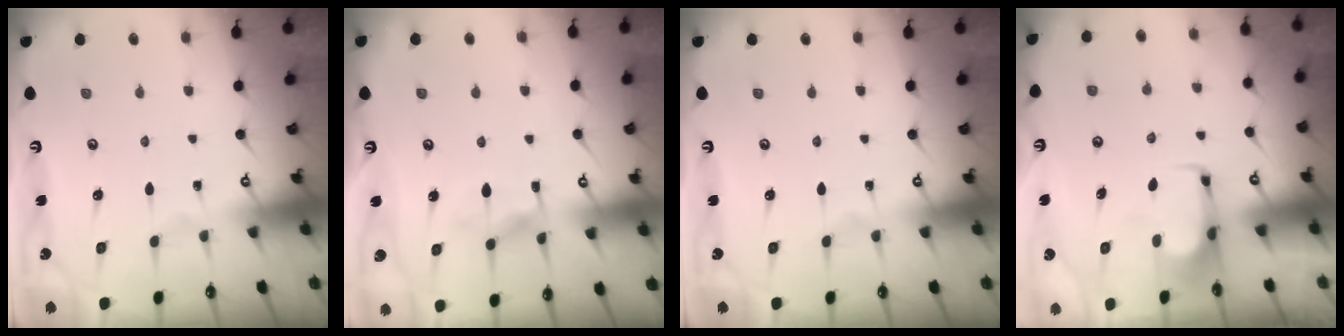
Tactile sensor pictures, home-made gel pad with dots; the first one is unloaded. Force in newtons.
{"total": 6.6, "press": 6.6, "slide": 0.5}
{"total": 0.0}
{"total": 2.1, "press": 2.1, "slide": 0.4}